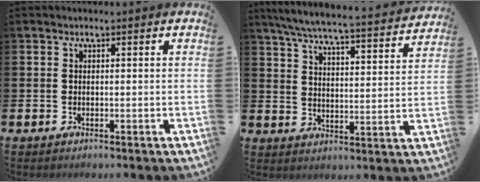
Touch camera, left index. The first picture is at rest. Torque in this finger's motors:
{"motor_torque": [0.84, -1.30, 0.48, 0.21]}